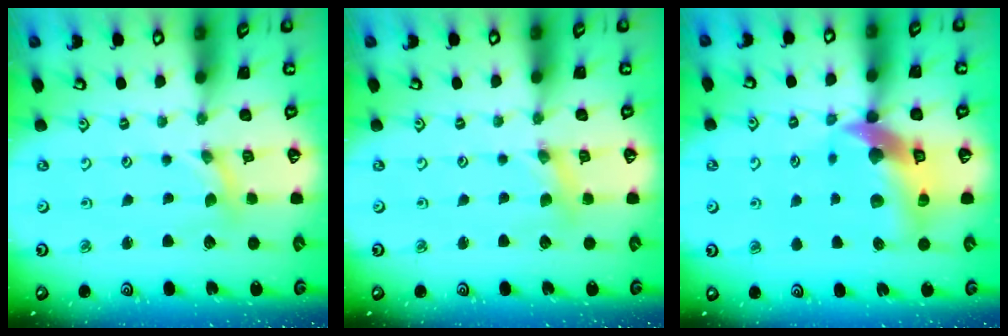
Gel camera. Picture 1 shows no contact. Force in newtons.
{"total": 2.5, "press": 2.4, "slide": 0.3}
{"total": 13.7, "press": 13.6, "slide": 2.1}